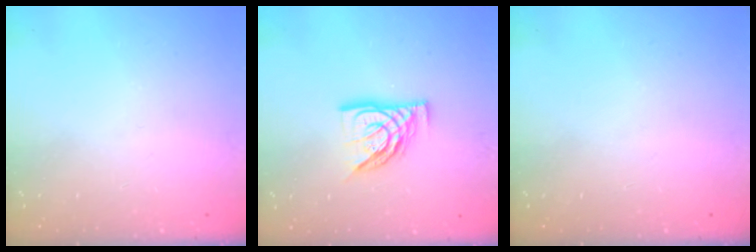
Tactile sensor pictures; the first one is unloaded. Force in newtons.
{"total": 11.3, "press": 11.2, "slide": 1.4}
{"total": 0.0}